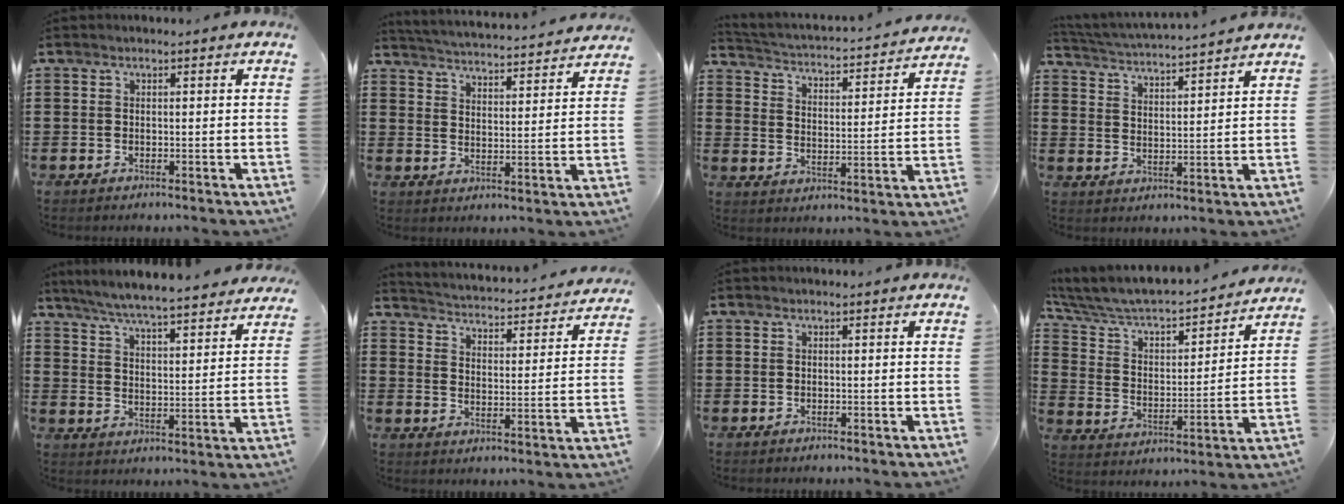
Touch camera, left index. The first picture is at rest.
{"total": 3.9, "force": [3.9, -0.7, 0.1], "torque": [-0.024, -0.037, 0.061]}
{"total": 2.1, "force": [2.1, 0.0, 0.2], "torque": [-0.024, -0.031, 0.023]}
{"total": 4.0, "force": [3.9, -0.5, 0.5], "torque": [-0.031, -0.029, 0.064]}
{"total": 6.0, "force": [5.7, -0.3, 1.6], "torque": [-0.059, -0.042, 0.097]}
{"total": 3.0, "force": [3.0, -0.3, -0.1], "torque": [-0.021, -0.034, 0.042]}
{"total": 0.0}
{"total": 5.5, "force": [5.1, 1.2, 1.6], "torque": [-0.060, -0.047, 0.078]}